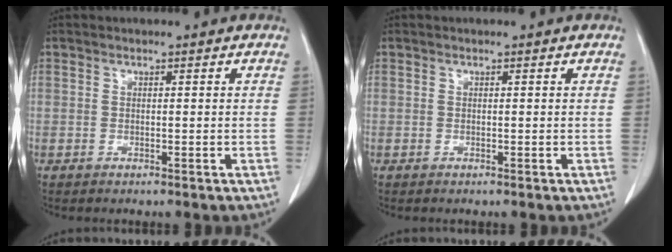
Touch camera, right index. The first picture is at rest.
{"total": 0.0}